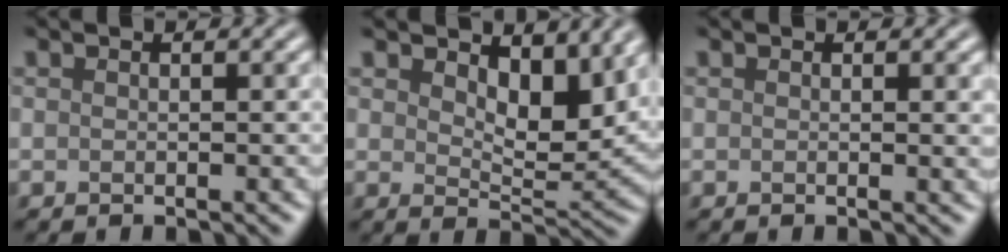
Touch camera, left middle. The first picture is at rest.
{"total": 5.0, "force": [3.0, 2.2, 3.2], "torque": [-0.052, -0.009, 0.041]}
{"total": 1.0, "force": [0.3, 0.3, 1.0], "torque": [-0.007, 0.000, 0.002]}